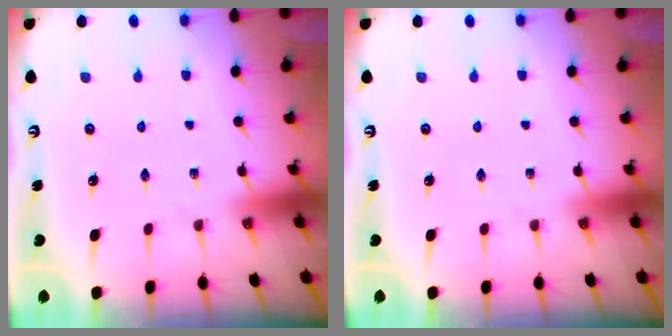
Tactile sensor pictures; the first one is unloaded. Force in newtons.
{"total": 0.0}